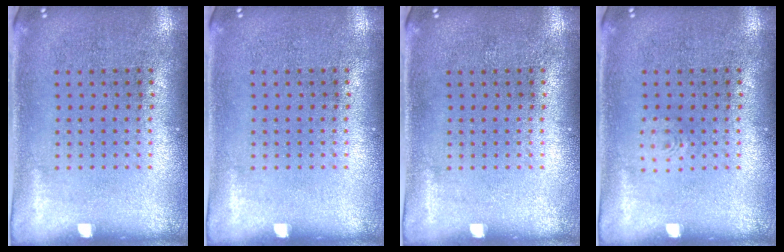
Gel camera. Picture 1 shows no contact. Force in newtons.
{"total": 0.0}
{"total": 0.0}
{"total": 0.7, "press": 0.6, "slide": 0.2}